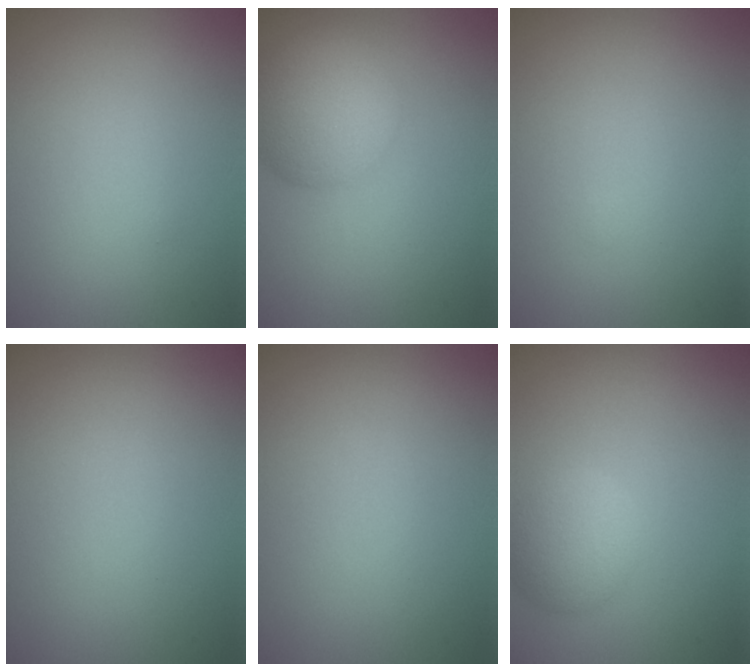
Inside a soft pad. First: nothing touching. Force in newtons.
{"total": 6.0, "press": 6.0, "slide": 0.4}
{"total": 0.0}
{"total": 0.0}
{"total": 0.0}
{"total": 3.6, "press": 3.6, "slide": 0.2}